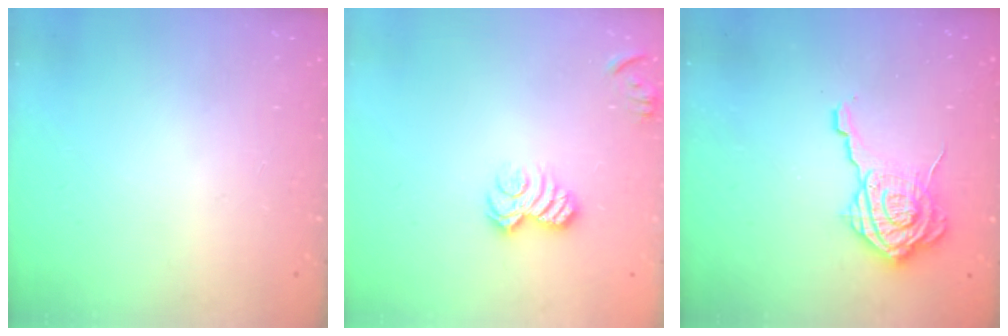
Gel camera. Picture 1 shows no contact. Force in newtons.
{"total": 8.1, "press": 8.0, "slide": 0.9}
{"total": 13.8, "press": 13.8, "slide": 0.8}